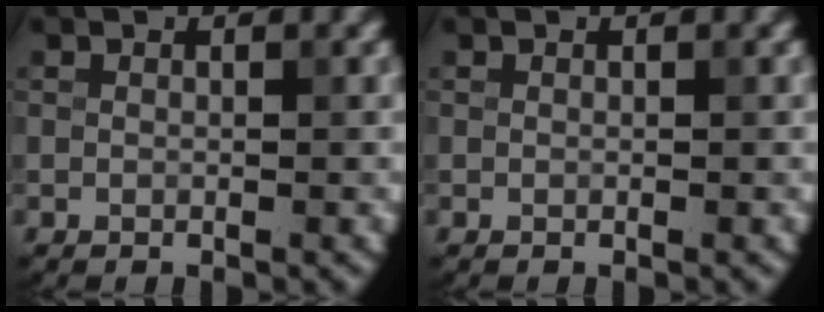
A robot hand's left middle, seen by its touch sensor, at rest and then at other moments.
{"total": 0.0}